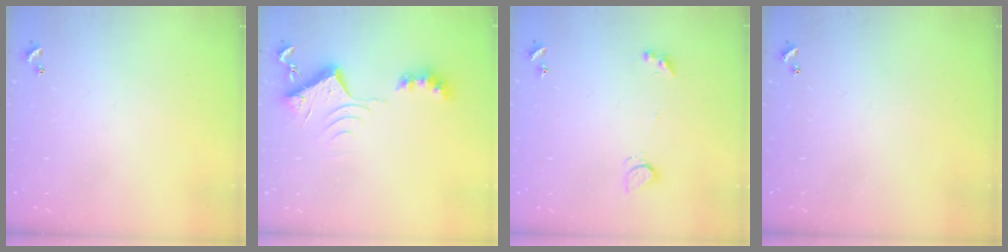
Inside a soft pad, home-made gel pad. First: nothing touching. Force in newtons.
{"total": 8.0, "press": 8.0, "slide": 0.9}
{"total": 1.4, "press": 1.2, "slide": 0.6}
{"total": 0.0}